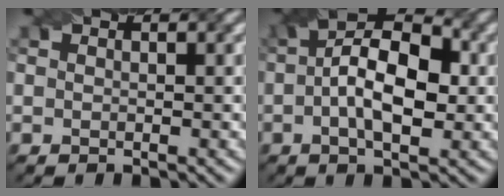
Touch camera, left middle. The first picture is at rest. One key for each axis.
{"total": 7.5, "fx": -0.5, "fy": 3.9, "fz": 6.4, "tx": -0.099, "ty": 0.020, "tz": -0.002}